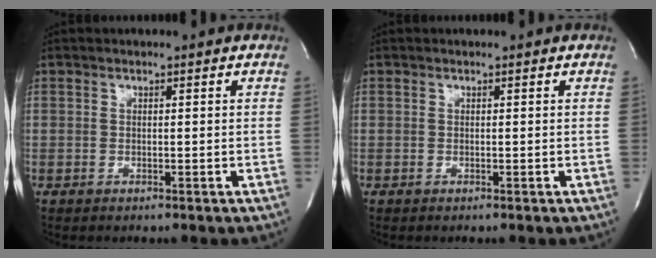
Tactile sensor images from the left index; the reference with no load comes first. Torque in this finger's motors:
{"motor_torque": [0.00, 0.00, 0.00, 0.00]}